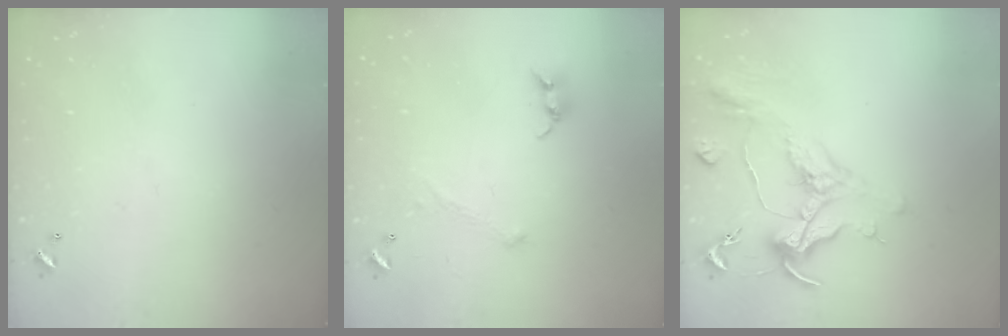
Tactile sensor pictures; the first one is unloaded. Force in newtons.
{"total": 0.0}
{"total": 1.6, "press": 1.5, "slide": 0.6}